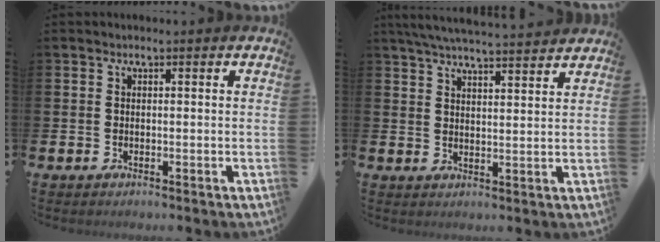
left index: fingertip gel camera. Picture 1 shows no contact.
{"total": 5.7, "force": [5.5, 0.0, 1.5], "torque": [-0.044, -0.026, 0.099]}